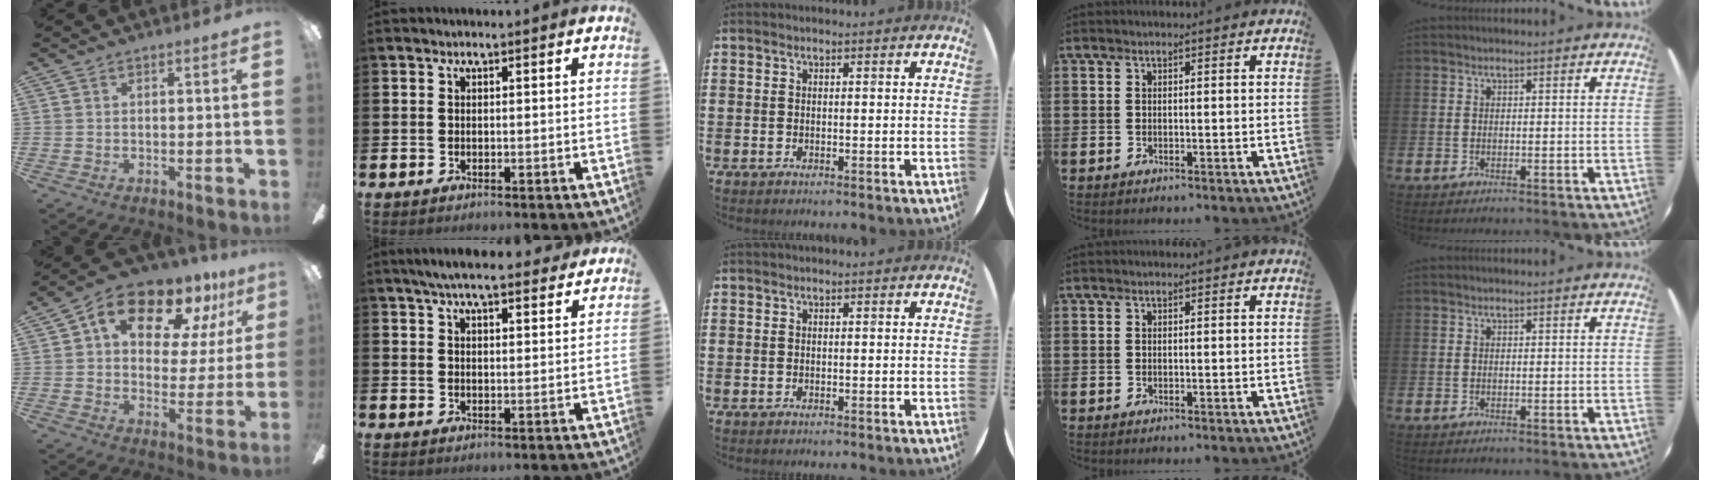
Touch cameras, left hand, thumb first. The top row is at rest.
{"thumb": {"total": 15.3, "force": [9.5, 8.2, 8.7], "torque": [-0.143, -0.046, 0.166]}, "index": {"total": 5.9, "force": [5.5, 0.8, 2.1], "torque": [-0.045, -0.018, 0.099]}}